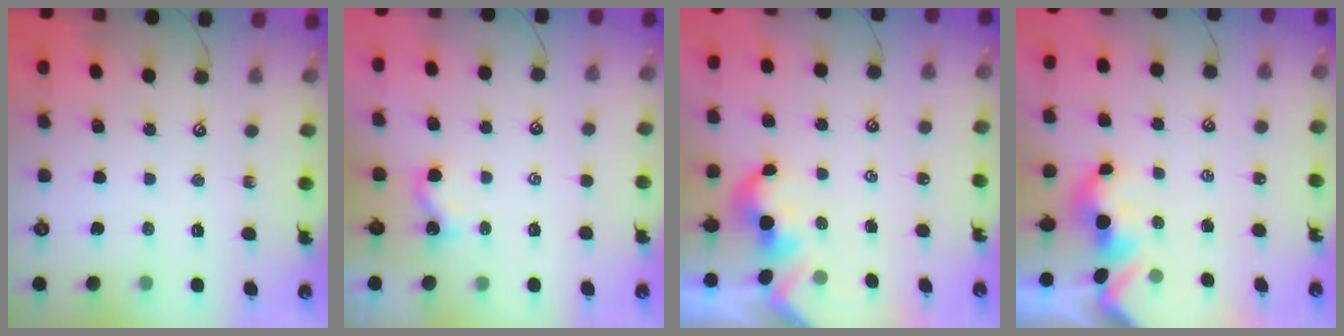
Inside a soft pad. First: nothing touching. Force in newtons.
{"total": 2.1, "press": 2.1, "slide": 0.2}
{"total": 1.4, "press": 1.3, "slide": 0.3}
{"total": 1.6, "press": 1.5, "slide": 0.3}